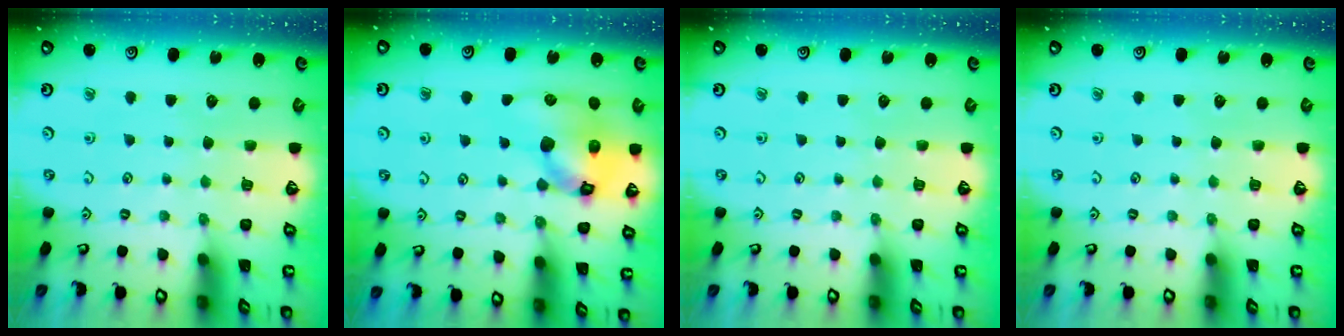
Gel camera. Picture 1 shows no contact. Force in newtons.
{"total": 15.4, "press": 15.2, "slide": 2.2}
{"total": 0.0}
{"total": 0.0}